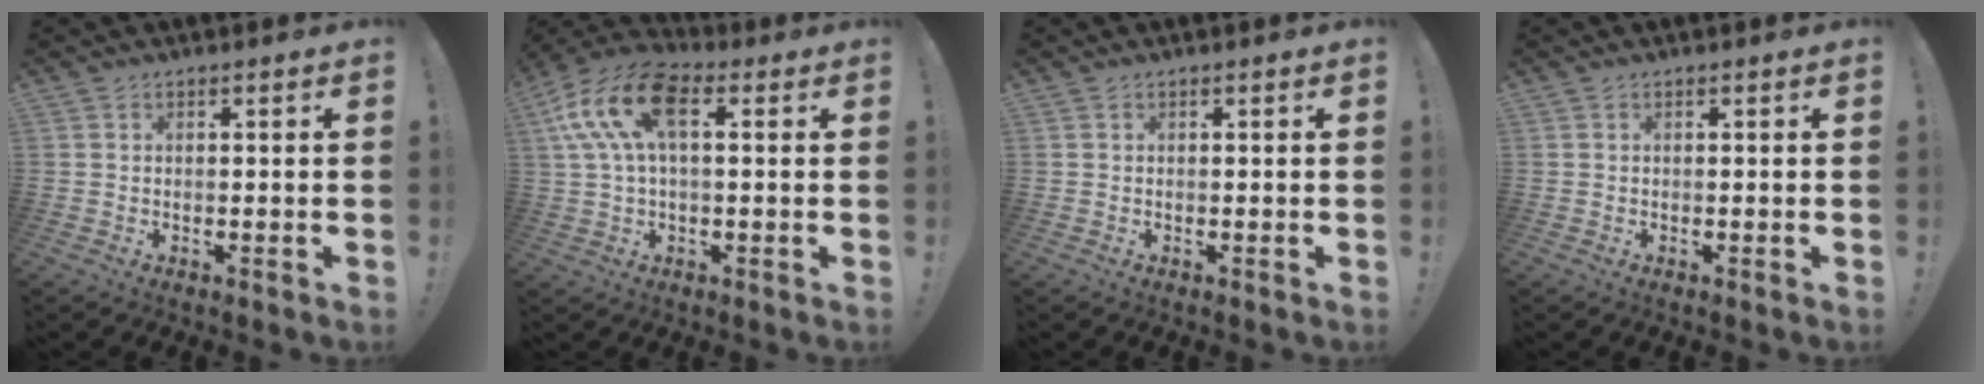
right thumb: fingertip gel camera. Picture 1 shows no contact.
{"total": 15.7, "force": [4.5, 8.7, 12.2], "torque": [-0.241, 0.008, 0.082]}
{"total": 0.0}
{"total": 0.0}